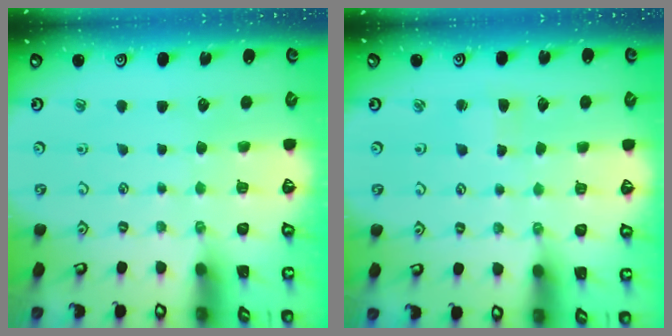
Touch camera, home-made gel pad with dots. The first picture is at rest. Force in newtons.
{"total": 3.0, "press": 3.0, "slide": 0.3}